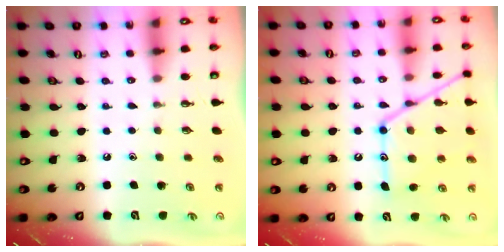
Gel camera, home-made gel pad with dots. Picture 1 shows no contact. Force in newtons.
{"total": 16.5, "press": 16.5, "slide": 1.2}